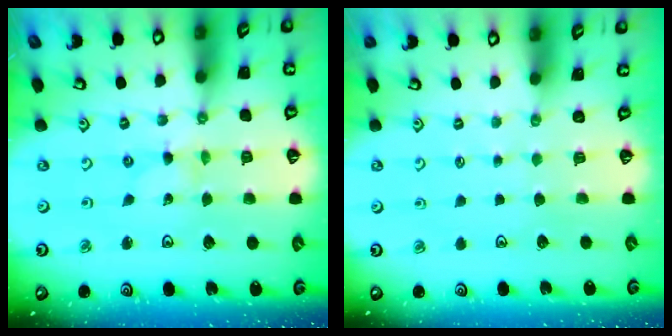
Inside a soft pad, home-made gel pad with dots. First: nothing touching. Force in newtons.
{"total": 0.6, "press": 0.6, "slide": 0.1}